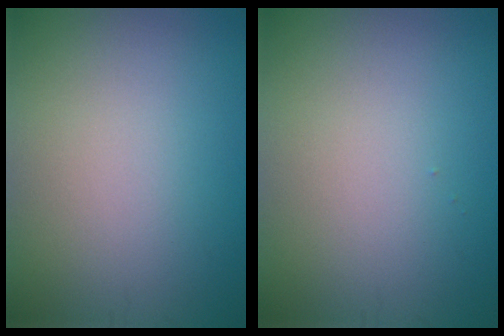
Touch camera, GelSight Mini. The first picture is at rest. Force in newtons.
{"total": 0.0}